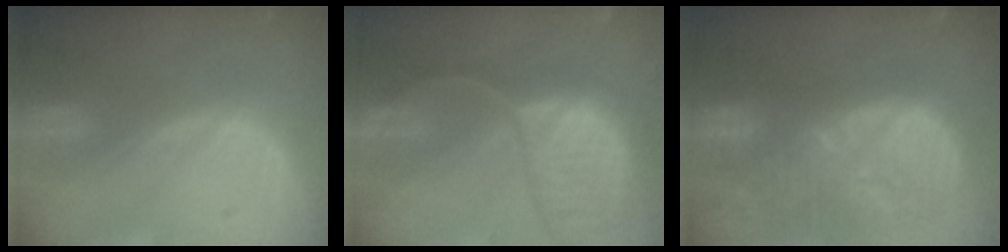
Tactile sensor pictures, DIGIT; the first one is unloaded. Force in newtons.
{"total": 12.2, "press": 9.9, "slide": 7.1}
{"total": 13.4, "press": 11.6, "slide": 6.8}